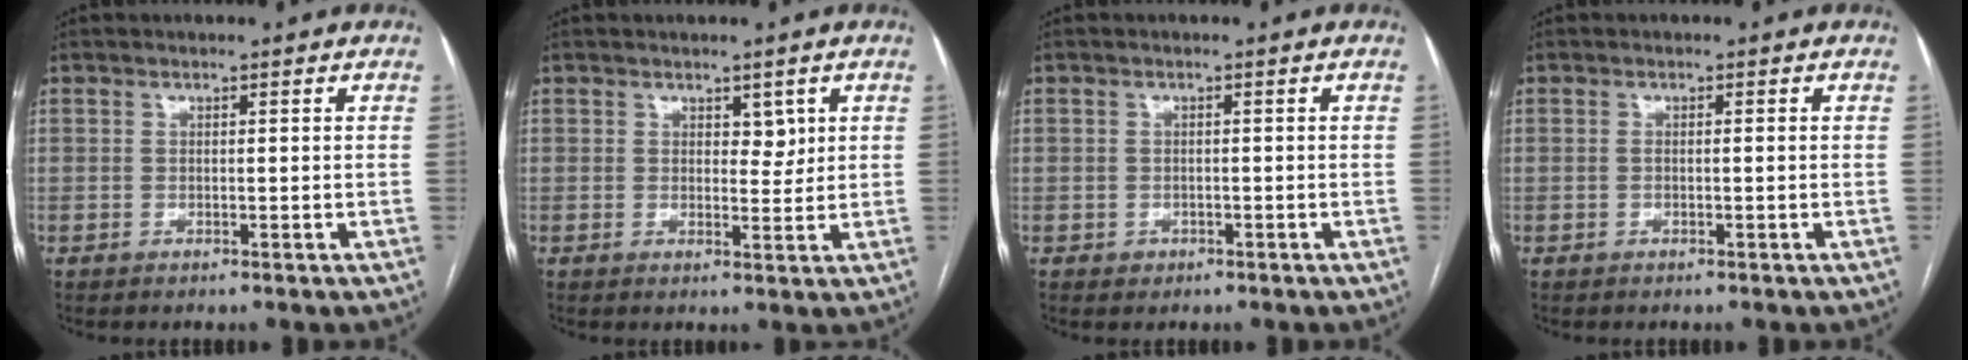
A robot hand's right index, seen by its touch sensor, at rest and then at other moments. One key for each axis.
{"total": 2.5, "fx": 1.2, "fy": 1.5, "fz": 1.6, "tx": -0.017, "ty": -0.004, "tz": 0.018}
{"total": 1.5, "fx": -0.7, "fy": 1.3, "fz": 0.1, "tx": 0.001, "ty": 0.006, "tz": -0.007}
{"total": 0.8, "fx": -0.1, "fy": 0.1, "fz": 0.8, "tx": -0.016, "ty": 0.002, "tz": 0.000}